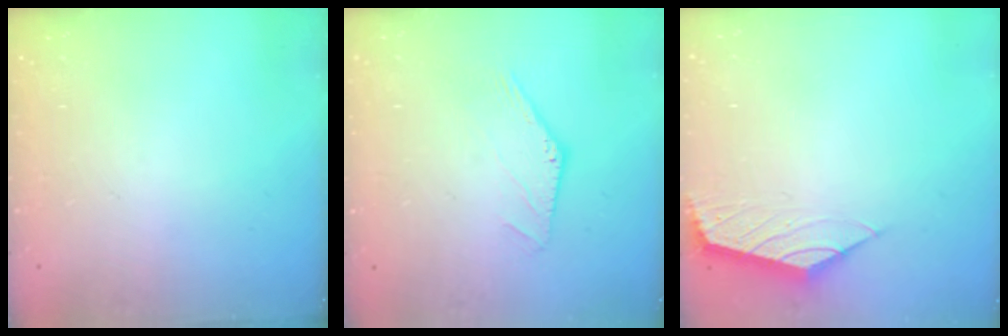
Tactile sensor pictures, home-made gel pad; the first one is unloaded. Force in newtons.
{"total": 0.0}
{"total": 2.1, "press": 2.0, "slide": 0.6}